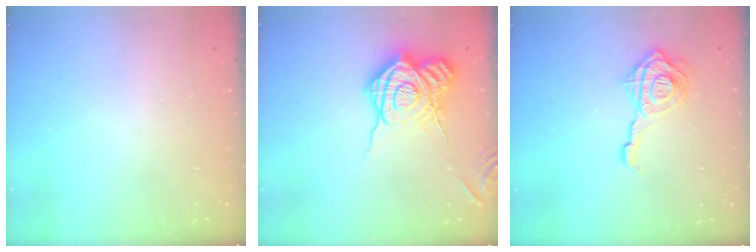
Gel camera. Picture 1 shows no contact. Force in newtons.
{"total": 19.7, "press": 19.7, "slide": 1.0}
{"total": 12.8, "press": 12.7, "slide": 1.4}